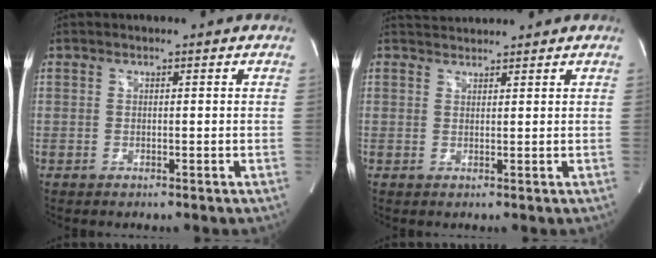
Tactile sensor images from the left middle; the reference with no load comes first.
{"total": 3.0, "force": [3.0, 0.0, 0.2], "torque": [-0.010, 0.023, 0.059]}